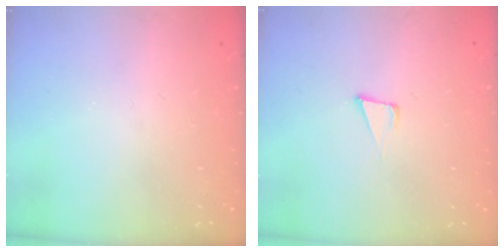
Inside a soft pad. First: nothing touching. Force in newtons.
{"total": 4.2, "press": 2.8, "slide": 3.1}